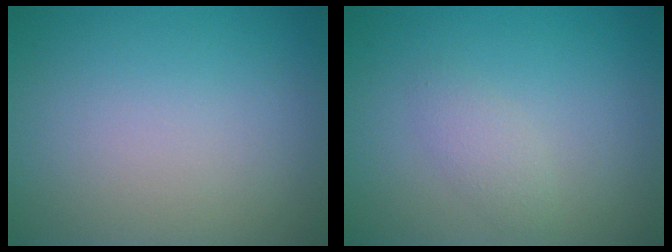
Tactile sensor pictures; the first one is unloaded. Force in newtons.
{"total": 1.5, "press": 1.5, "slide": 0.0}